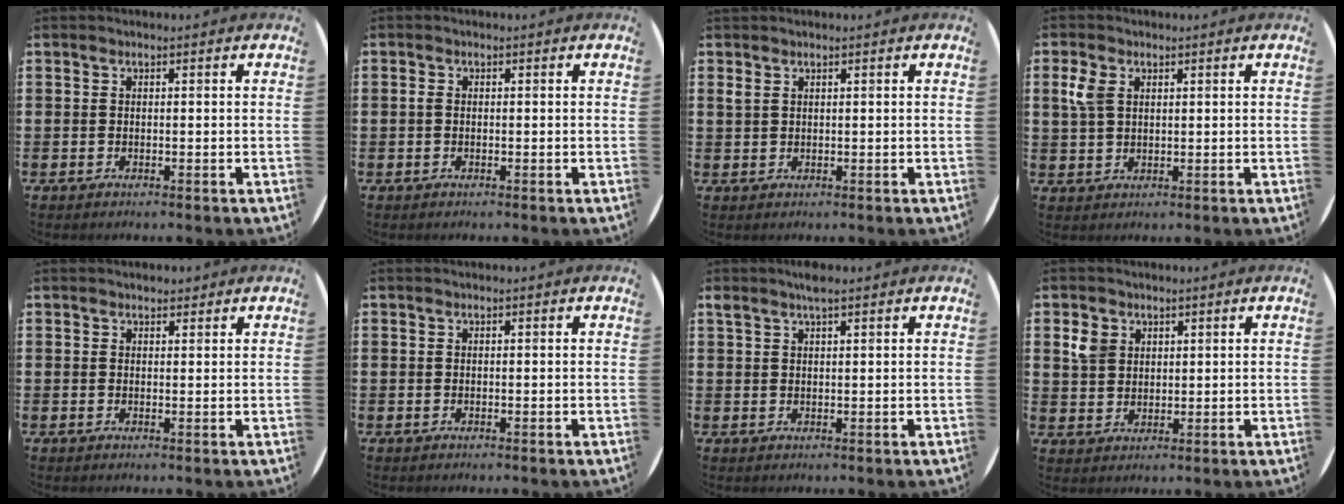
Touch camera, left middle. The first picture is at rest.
{"total": 0.6, "force": [-0.1, 0.5, 0.4], "torque": [-0.010, 0.003, -0.003]}
{"total": 1.1, "force": [0.8, 0.5, 0.3], "torque": [-0.009, 0.004, 0.016]}
{"total": 3.8, "force": [1.9, 2.3, 2.4], "torque": [-0.055, 0.010, 0.034]}
{"total": 1.3, "force": [1.3, 0.4, 0.1], "torque": [0.007, 0.001, 0.022]}
{"total": 0.0}
{"total": 2.3, "force": [1.8, 0.4, 1.3], "torque": [-0.027, 0.005, 0.032]}
{"total": 3.3, "force": [1.9, 2.6, 0.9], "torque": [-0.018, 0.003, 0.036]}